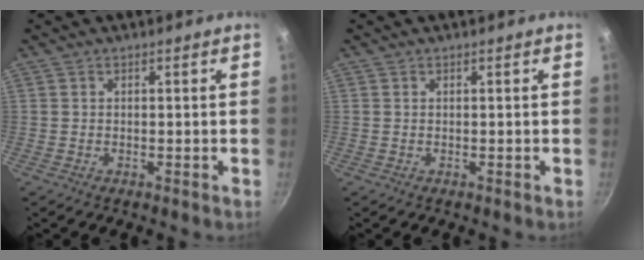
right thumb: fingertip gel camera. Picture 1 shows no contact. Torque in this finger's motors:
{"motor_torque": [-0.42, 0.40, -0.25, 0.22, 0.00]}